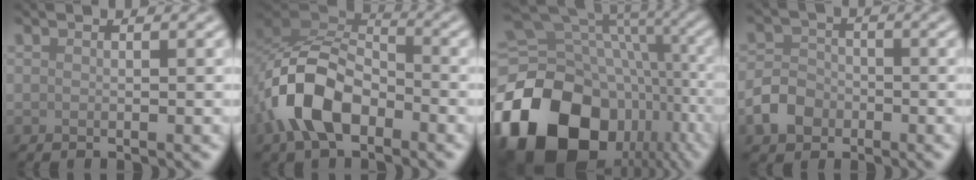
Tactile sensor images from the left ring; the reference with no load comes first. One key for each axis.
{"total": 7.6, "fx": -3.5, "fy": 4.4, "fz": 5.1, "tx": -0.098, "ty": 0.009, "tz": -0.079}
{"total": 21.0, "fx": -8.4, "fy": 15.3, "fz": 11.8, "tx": -0.232, "ty": -0.019, "tz": -0.117}
{"total": 3.3, "fx": -1.7, "fy": 2.6, "fz": 1.4, "tx": -0.028, "ty": 0.001, "tz": -0.036}